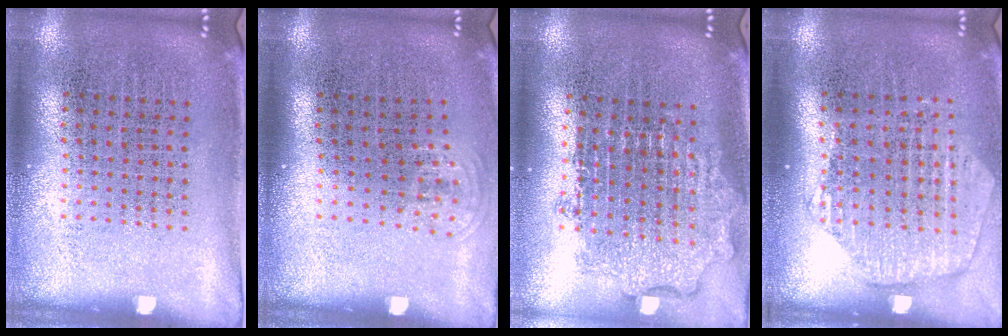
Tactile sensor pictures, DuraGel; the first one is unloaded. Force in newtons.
{"total": 0.8, "press": 0.5, "slide": 0.6}
{"total": 1.9, "press": 1.5, "slide": 1.1}
{"total": 1.7, "press": 1.6, "slide": 0.7}